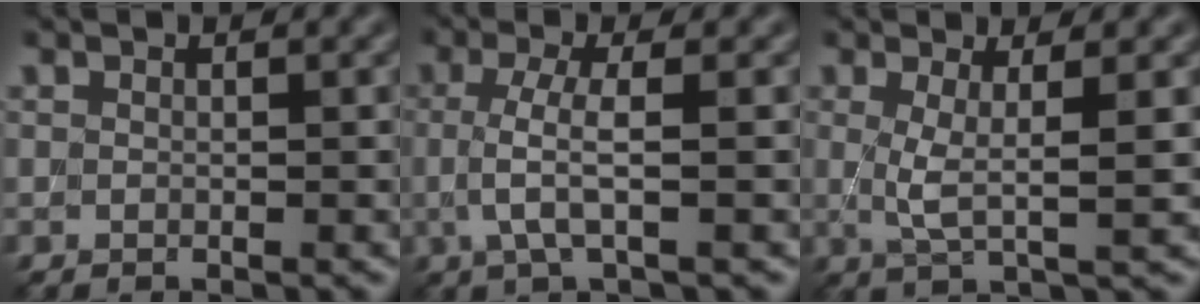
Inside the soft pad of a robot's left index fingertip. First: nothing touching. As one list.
[{"total": 2.9, "force": [-0.2, 0.5, 2.8], "torque": [-0.065, 0.002, -0.005]}, {"total": 3.1, "force": [0.5, 0.6, 3.0], "torque": [-0.059, -0.003, 0.009]}]